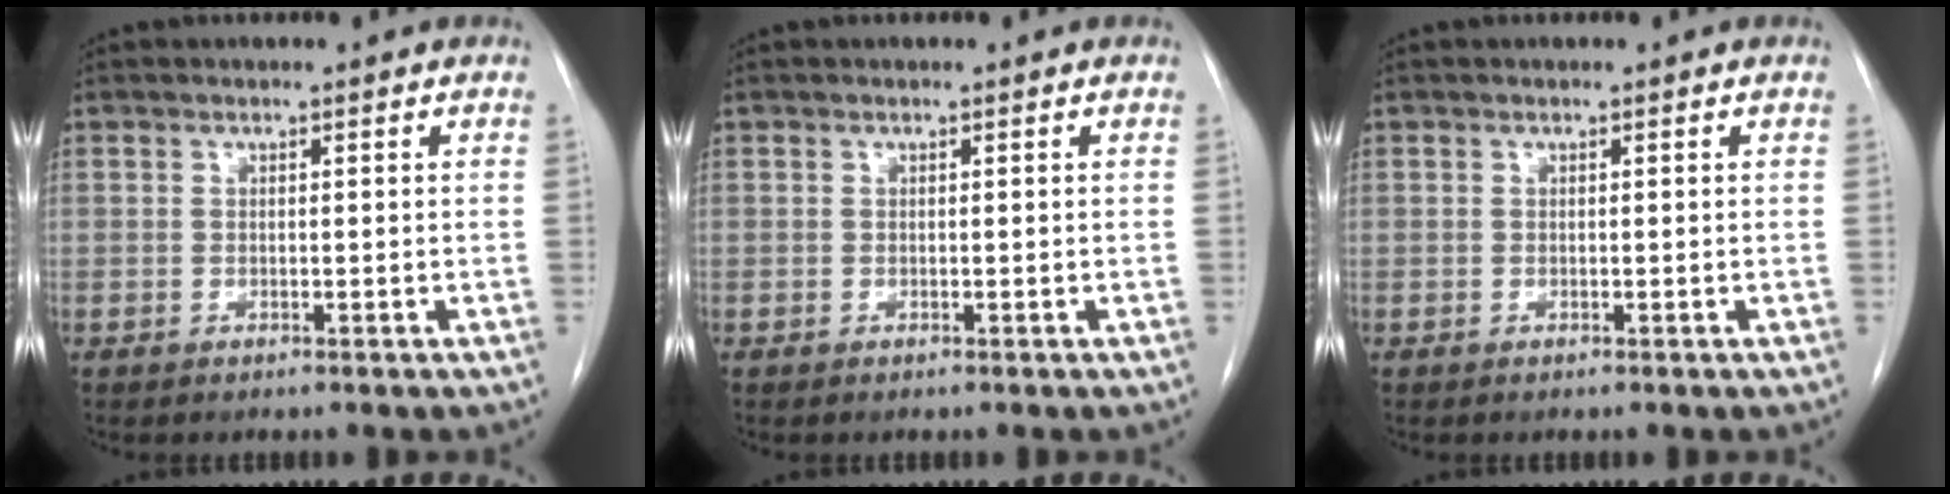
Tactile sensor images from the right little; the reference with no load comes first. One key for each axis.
{"total": 0.0}
{"total": 0.0}